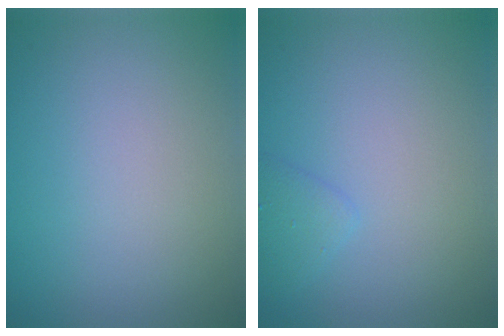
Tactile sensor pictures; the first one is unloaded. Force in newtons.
{"total": 1.3, "press": 1.3, "slide": 0.0}